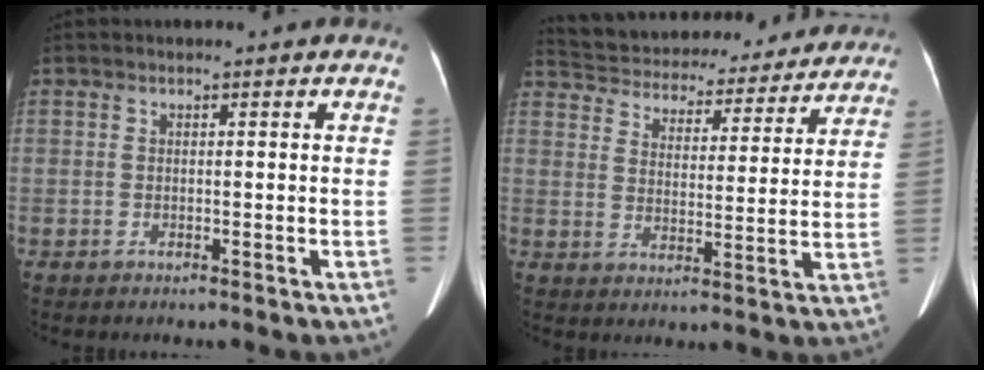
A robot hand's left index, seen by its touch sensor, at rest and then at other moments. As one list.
[{"total": 23.4, "force": [21.4, 6.7, 6.7], "torque": [-0.127, 0.008, 0.282]}]